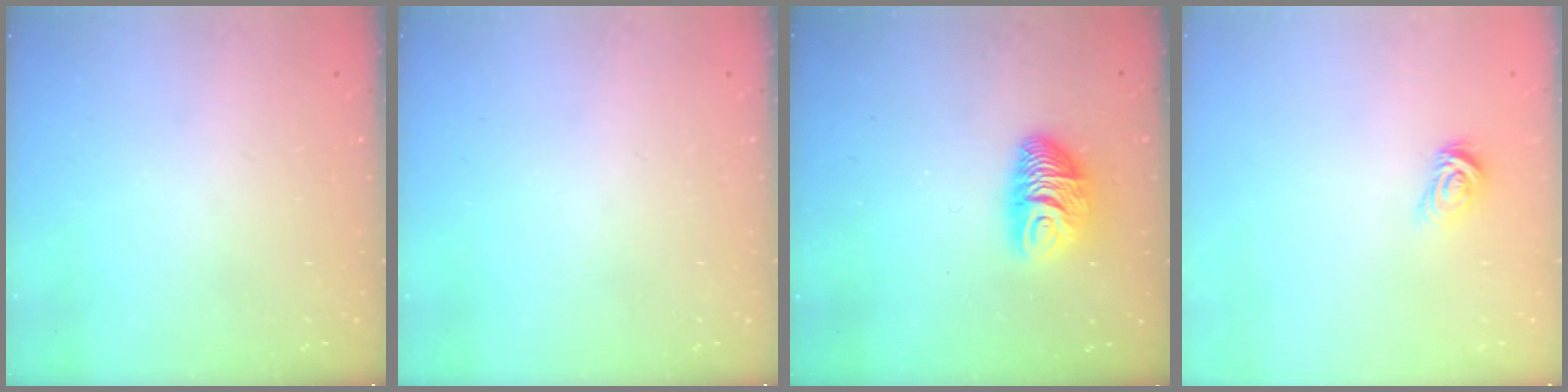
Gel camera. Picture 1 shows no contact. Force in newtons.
{"total": 0.0}
{"total": 9.0, "press": 9.0, "slide": 0.5}
{"total": 3.6, "press": 3.6, "slide": 0.5}